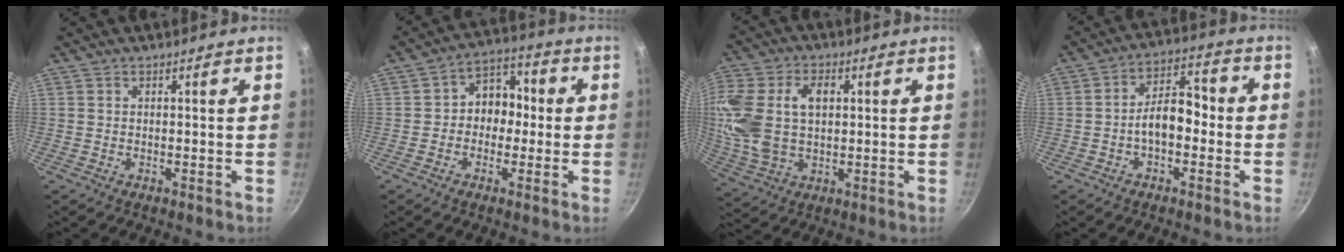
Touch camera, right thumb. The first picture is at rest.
{"total": 8.1, "force": [-0.4, 6.6, 4.6], "torque": [-0.010, 0.027, -0.023]}
{"total": 16.2, "force": [2.7, 10.5, 12.0], "torque": [-0.243, 0.005, 0.054]}
{"total": 8.4, "force": [-1.9, 5.0, 6.5], "torque": [-0.071, 0.040, -0.042]}